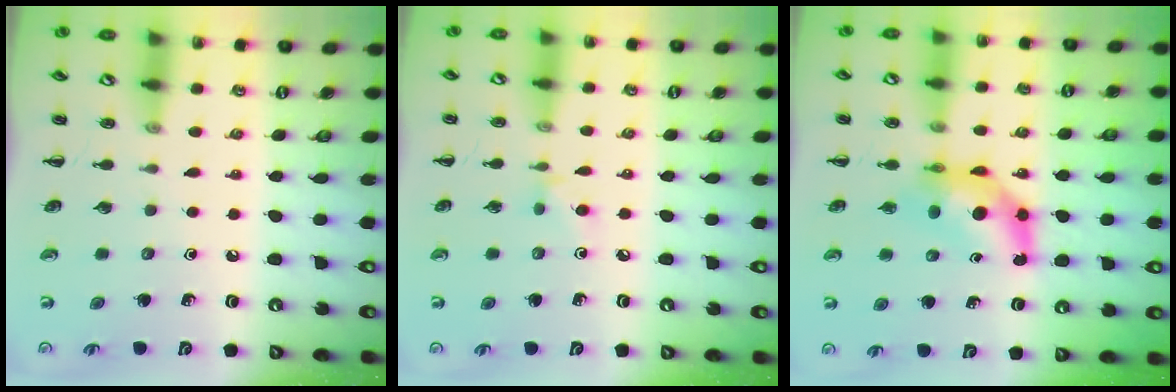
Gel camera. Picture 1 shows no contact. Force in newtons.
{"total": 4.6, "press": 4.3, "slide": 1.7}
{"total": 6.6, "press": 6.5, "slide": 1.2}